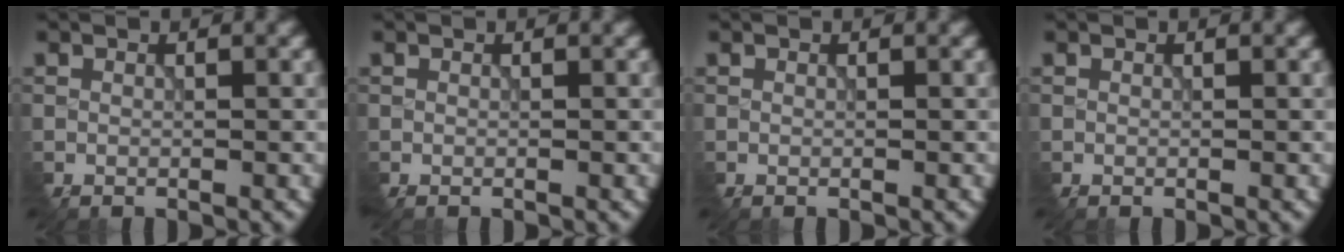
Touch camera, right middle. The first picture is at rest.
{"total": 0.0}
{"total": 0.0}
{"total": 0.0}